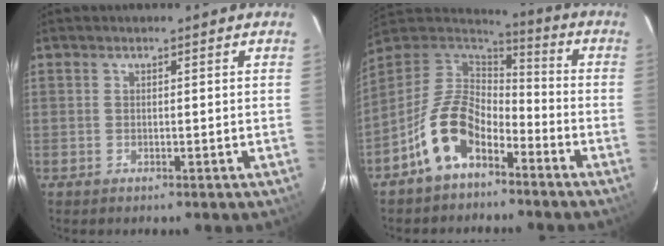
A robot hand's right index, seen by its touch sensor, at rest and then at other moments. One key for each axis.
{"total": 13.1, "fx": -7.2, "fy": 7.2, "fz": 8.2, "tx": -0.175, "ty": 0.015, "tz": -0.138}